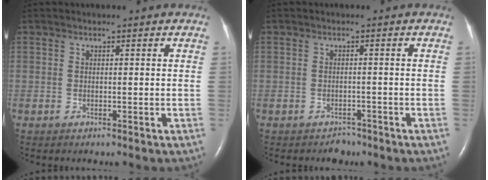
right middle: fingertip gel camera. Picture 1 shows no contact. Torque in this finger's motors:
{"motor_torque": [0.00, -0.01, -0.04, 0.00]}